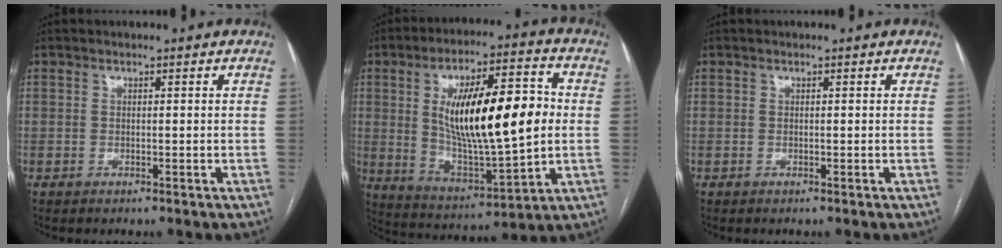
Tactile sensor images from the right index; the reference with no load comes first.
{"total": 20.5, "force": [2.1, 5.1, 19.8], "torque": [-0.344, 0.010, 0.042]}
{"total": 0.0}